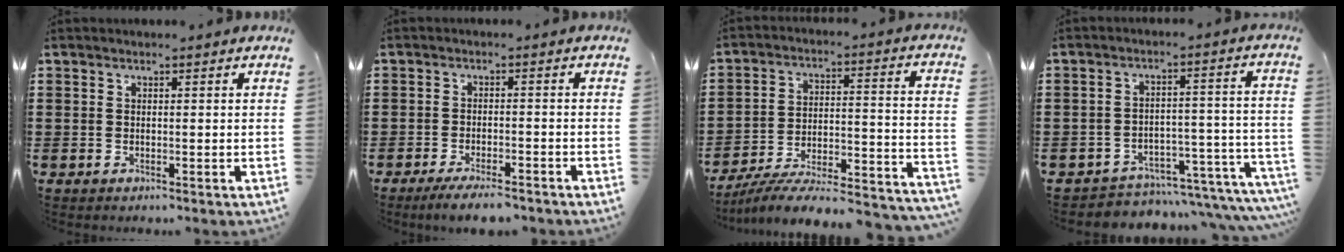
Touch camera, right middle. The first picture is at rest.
{"total": 3.6, "force": [-3.3, 0.3, 1.6], "torque": [-0.034, -0.006, -0.063]}
{"total": 6.6, "force": [-5.9, 0.3, 2.8], "torque": [-0.043, -0.006, -0.119]}
{"total": 4.5, "force": [-4.2, 1.3, 1.0], "torque": [-0.020, 0.005, -0.084]}